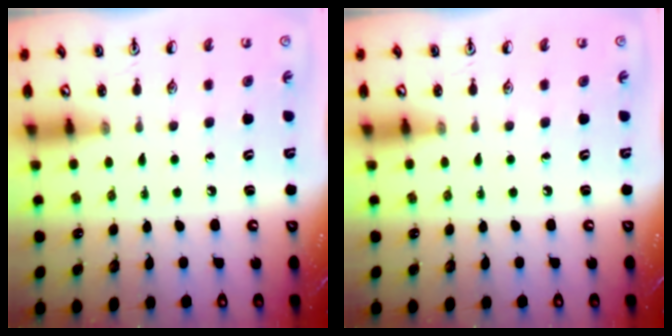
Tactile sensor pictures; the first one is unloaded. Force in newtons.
{"total": 0.0}